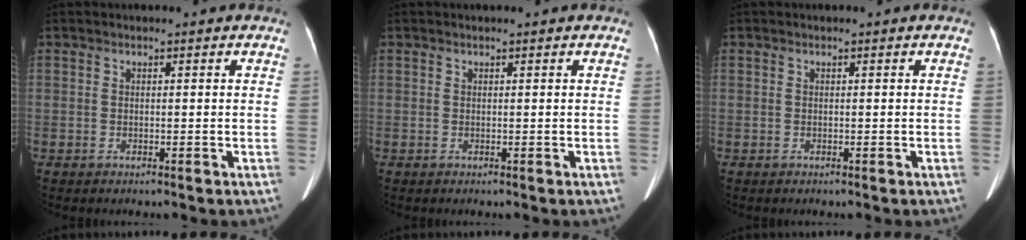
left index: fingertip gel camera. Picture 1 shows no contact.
{"total": 0.0}
{"total": 0.0}